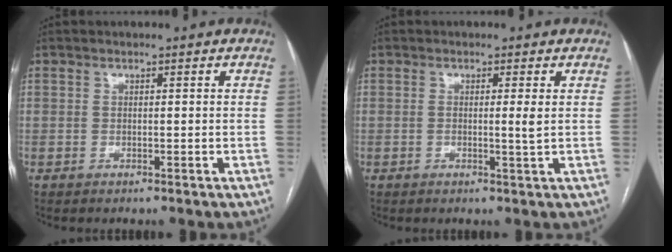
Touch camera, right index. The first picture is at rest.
{"total": 1.7, "force": [0.1, -0.5, 1.7], "torque": [-0.025, -0.003, -0.001]}